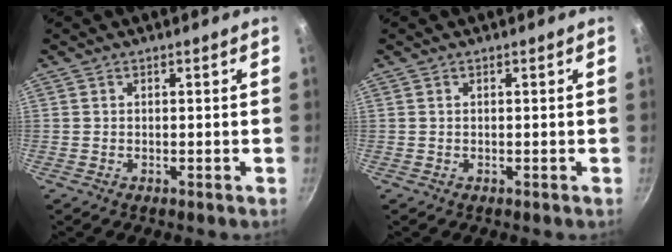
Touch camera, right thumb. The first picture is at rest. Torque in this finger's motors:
{"motor_torque": [0.00, 0.01, 0.06, 0.06, 0.00]}